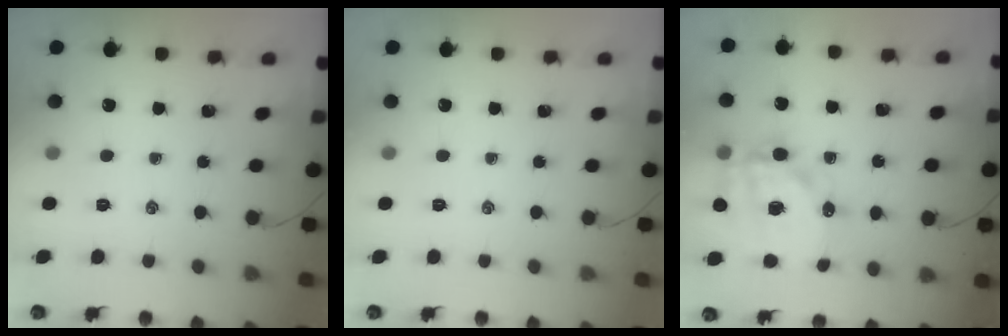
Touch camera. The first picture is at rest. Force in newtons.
{"total": 0.0}
{"total": 16.6, "press": 16.1, "slide": 4.1}